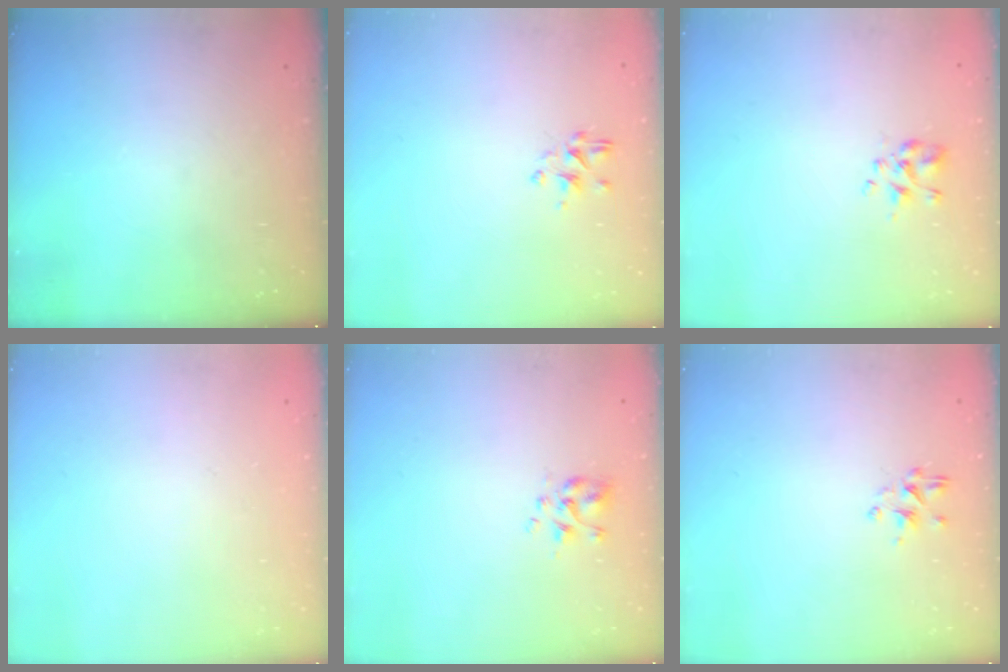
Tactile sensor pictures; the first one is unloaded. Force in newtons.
{"total": 2.3, "press": 2.1, "slide": 0.9}
{"total": 1.9, "press": 1.7, "slide": 0.7}
{"total": 1.8, "press": 1.7, "slide": 0.2}
{"total": 2.9, "press": 2.7, "slide": 1.1}
{"total": 2.2, "press": 2.0, "slide": 0.9}